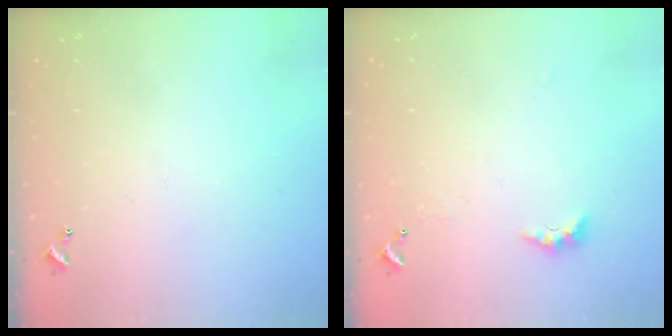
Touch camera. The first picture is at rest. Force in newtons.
{"total": 2.9, "press": 2.8, "slide": 0.7}